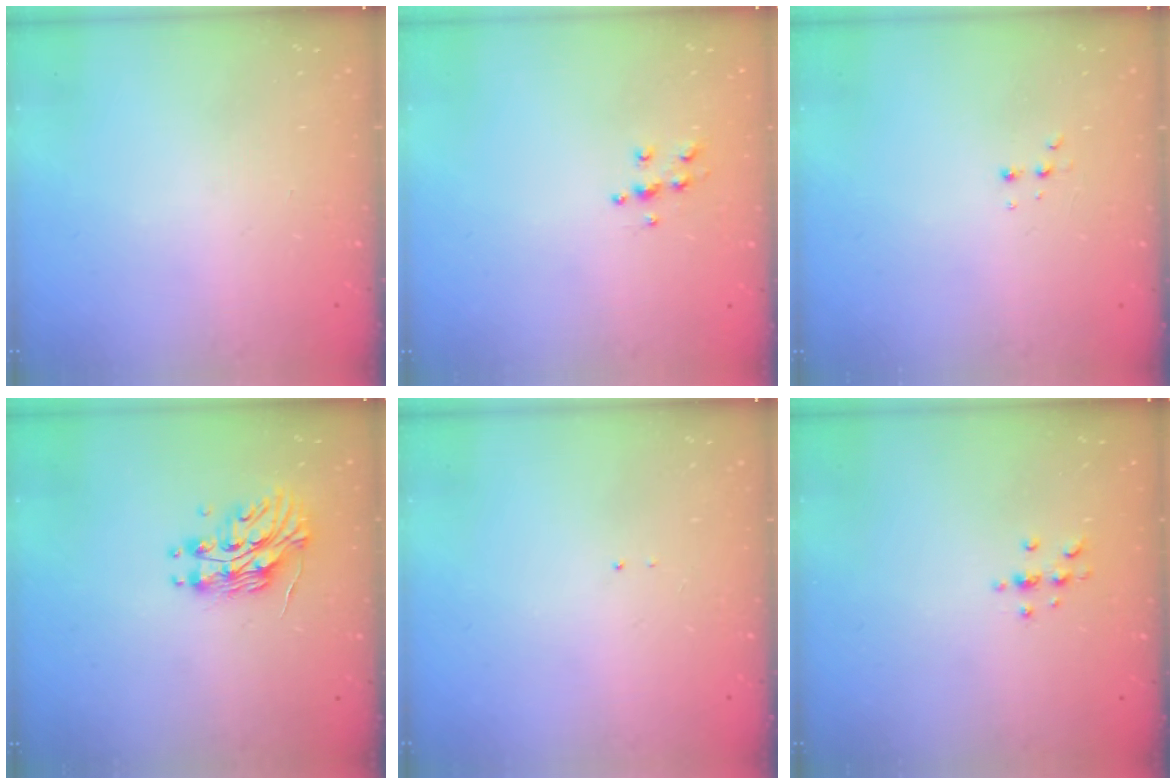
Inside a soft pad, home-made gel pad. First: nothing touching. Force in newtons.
{"total": 5.6, "press": 5.5, "slide": 0.5}
{"total": 2.9, "press": 2.8, "slide": 1.0}
{"total": 12.6, "press": 12.5, "slide": 0.8}
{"total": 0.6, "press": 0.6, "slide": 0.1}
{"total": 3.8, "press": 3.8, "slide": 0.4}